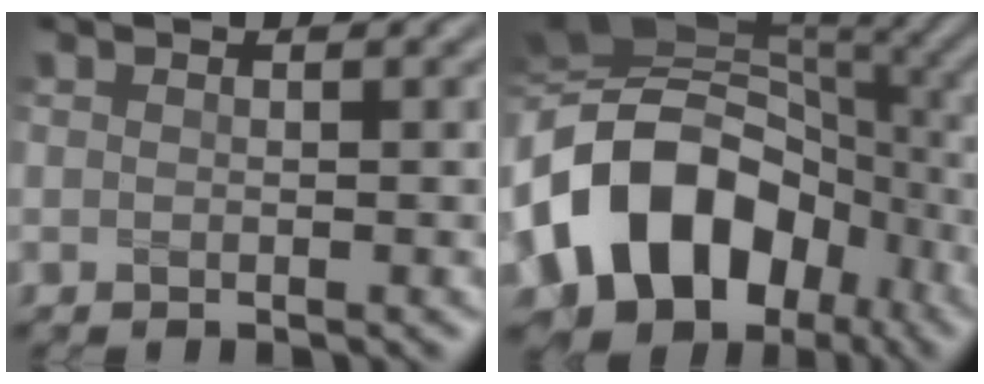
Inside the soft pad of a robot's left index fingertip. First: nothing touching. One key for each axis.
{"total": 15.8, "fx": -4.0, "fy": 12.0, "fz": 9.5, "tx": -0.174, "ty": -0.001, "tz": -0.078}